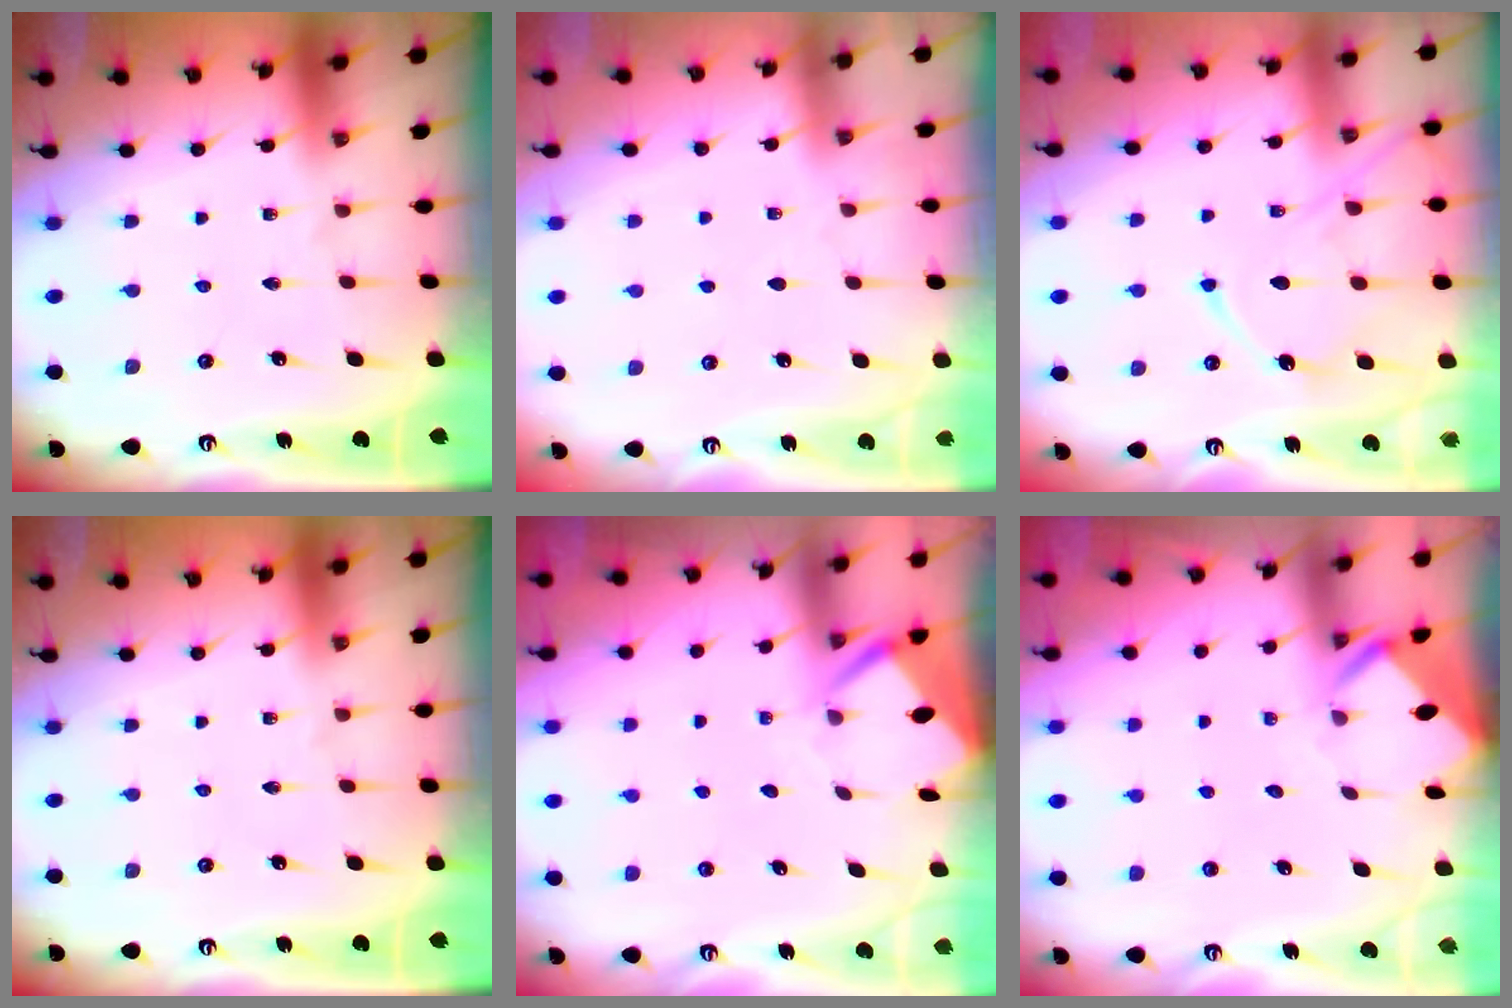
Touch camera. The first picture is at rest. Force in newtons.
{"total": 3.0, "press": 3.0, "slide": 0.4}
{"total": 11.9, "press": 11.9, "slide": 1.0}
{"total": 0.0}
{"total": 3.8, "press": 3.8, "slide": 0.3}
{"total": 3.4, "press": 3.4, "slide": 0.1}